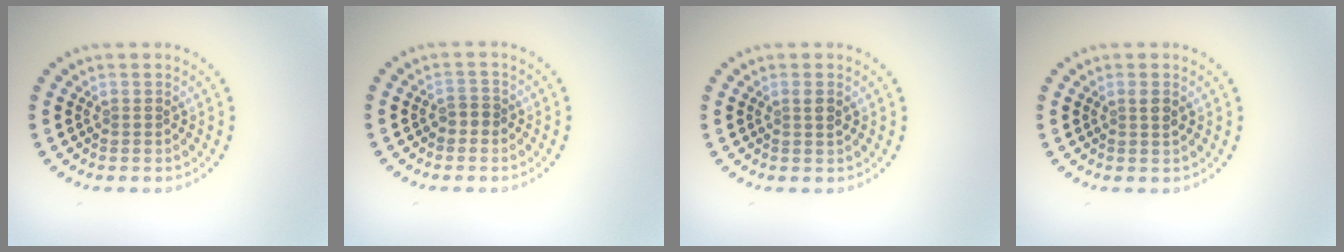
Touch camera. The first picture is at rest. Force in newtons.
{"total": 1.1, "press": 1.1, "slide": 0.4}
{"total": 0.9, "press": 0.8, "slide": 0.5}
{"total": 0.9, "press": 0.8, "slide": 0.4}